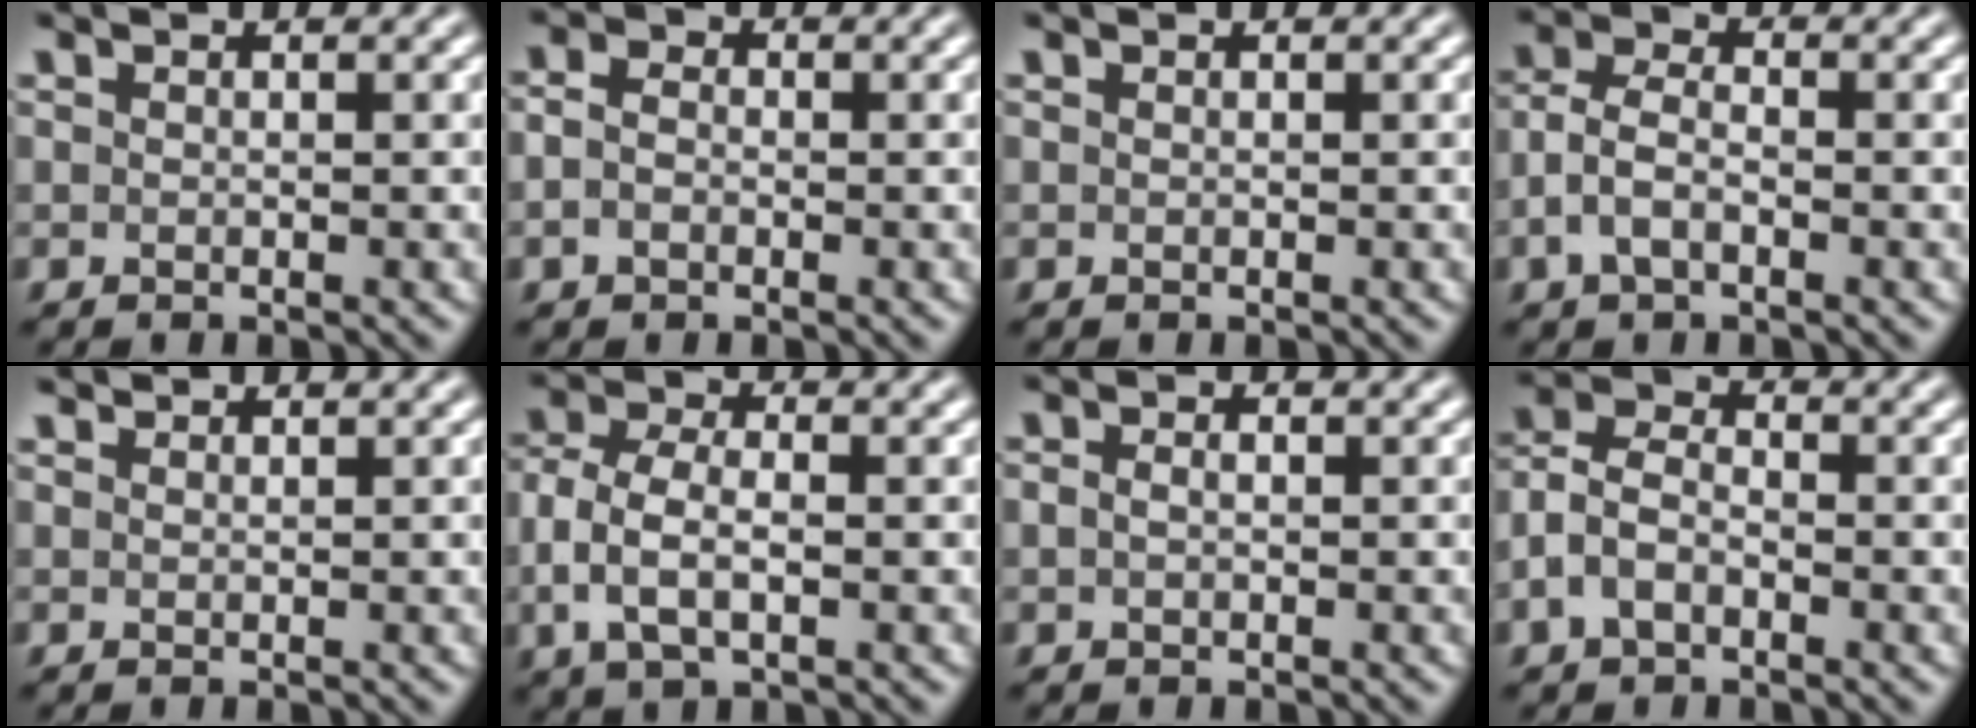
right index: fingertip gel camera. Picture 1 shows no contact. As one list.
[{"total": 1.7, "force": [-0.5, 1.3, 1.1], "torque": [-0.021, -0.004, -0.010]}, {"total": 0.0}, {"total": 3.7, "force": [-1.1, 2.5, 2.5], "torque": [-0.063, -0.016, -0.012]}, {"total": 1.1, "force": [0.9, -0.7, -0.1], "torque": [0.013, -0.002, 0.022]}, {"total": 4.8, "force": [-0.6, 3.1, 3.6], "torque": [-0.086, -0.017, 0.000]}, {"total": 0.8, "force": [-0.2, 0.2, 0.8], "torque": [-0.019, -0.007, 0.004]}, {"total": 5.6, "force": [-1.1, 4.4, 3.2], "torque": [-0.081, -0.017, -0.017]}]